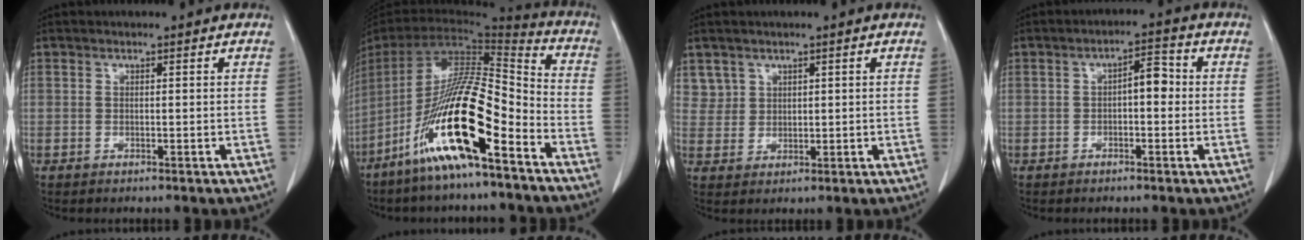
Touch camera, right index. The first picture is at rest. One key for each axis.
{"total": 19.1, "fx": -10.1, "fy": 2.2, "fz": 16.1, "tx": -0.320, "ty": -0.023, "tz": -0.189}
{"total": 3.2, "fx": 2.0, "fy": 2.5, "fz": -0.3, "tx": 0.021, "ty": 0.005, "tz": 0.038}
{"total": 3.8, "fx": 0.0, "fy": 1.5, "fz": 3.5, "tx": -0.049, "ty": 0.022, "tz": -0.002}